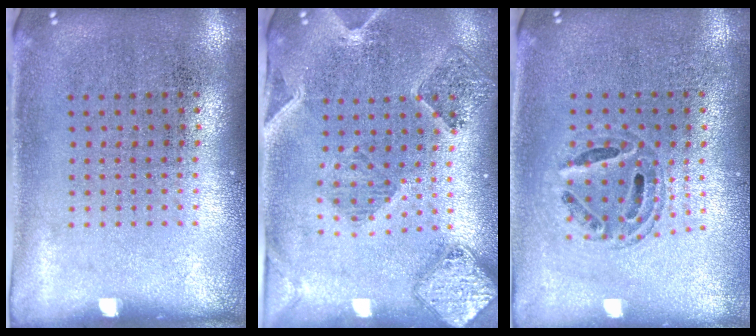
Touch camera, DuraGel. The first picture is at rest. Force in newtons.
{"total": 1.5, "press": 1.5, "slide": 0.3}
{"total": 0.6, "press": 0.6, "slide": 0.2}